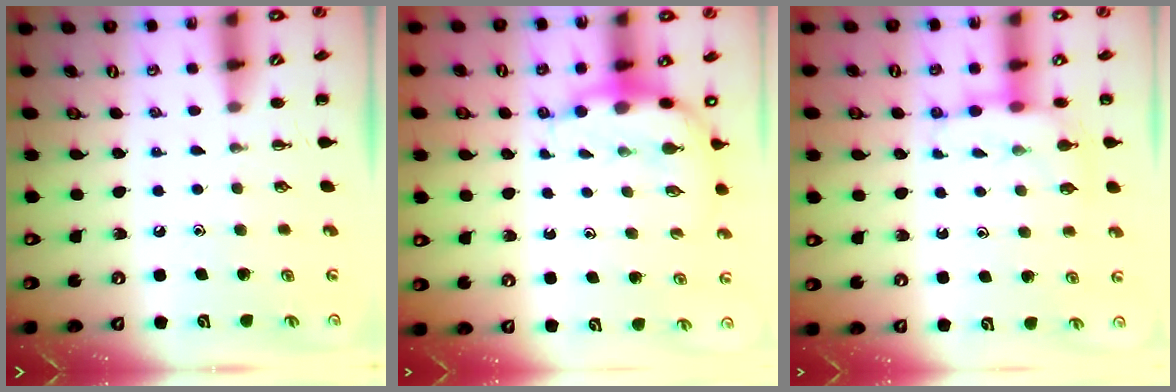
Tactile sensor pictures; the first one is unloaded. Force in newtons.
{"total": 6.9, "press": 6.7, "slide": 1.8}
{"total": 8.3, "press": 8.3, "slide": 1.0}